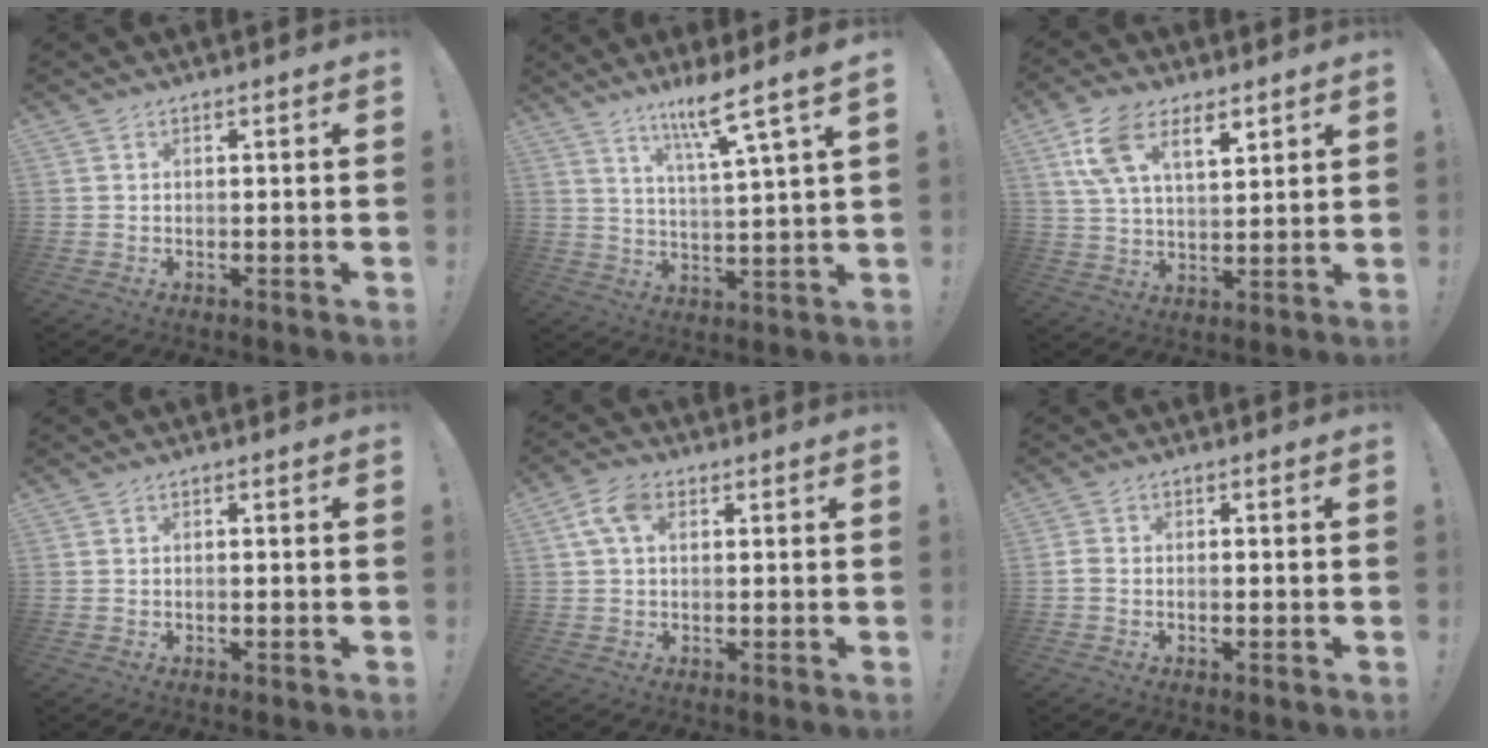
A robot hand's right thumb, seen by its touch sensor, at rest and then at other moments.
{"total": 10.3, "force": [7.0, -0.5, 7.6], "torque": [-0.121, -0.041, 0.104]}
{"total": 12.4, "force": [7.2, 6.3, 7.9], "torque": [-0.135, -0.020, 0.135]}
{"total": 0.0}
{"total": 6.7, "force": [2.1, 4.1, 4.8], "torque": [-0.095, 0.007, 0.041]}
{"total": 1.7, "force": [-0.8, 1.1, 1.0], "torque": [-0.023, 0.006, -0.017]}